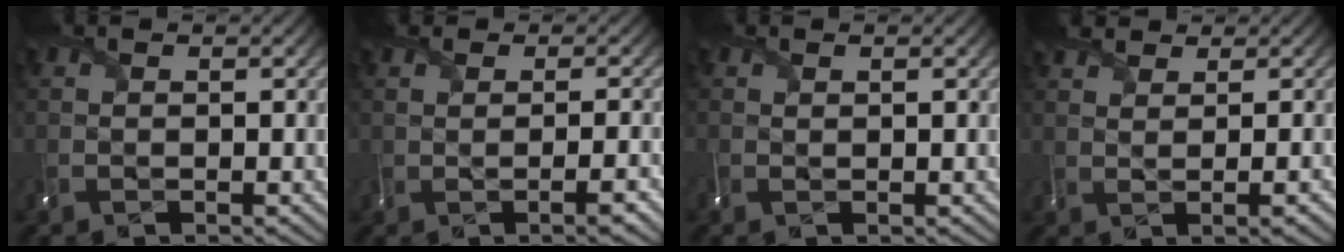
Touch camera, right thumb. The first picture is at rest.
{"total": 2.4, "force": [0.1, 0.6, 2.3], "torque": [-0.026, 0.013, -0.019]}
{"total": 0.0}
{"total": 3.3, "force": [2.4, 0.7, 2.1], "torque": [-0.042, 0.007, 0.036]}